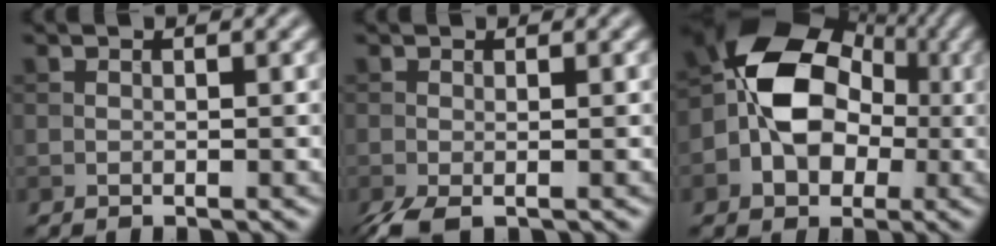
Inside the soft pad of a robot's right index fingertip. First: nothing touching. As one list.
[{"total": 2.4, "force": [-1.3, 0.5, 2.0], "torque": [-0.045, -0.009, -0.031]}, {"total": 9.3, "force": [-0.8, 7.0, 6.1], "torque": [-0.078, 0.012, -0.037]}]